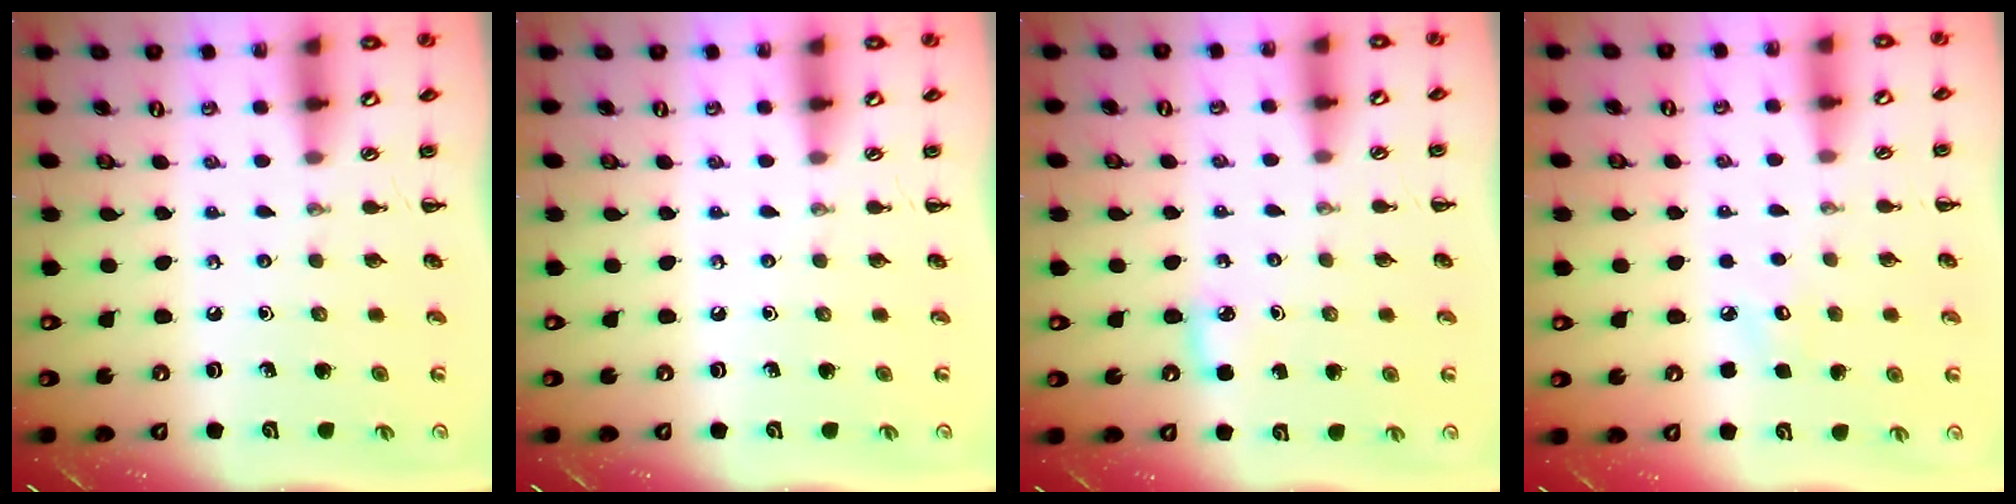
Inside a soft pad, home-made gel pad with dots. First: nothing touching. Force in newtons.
{"total": 0.0}
{"total": 3.9, "press": 3.7, "slide": 1.2}
{"total": 3.9, "press": 3.8, "slide": 1.1}